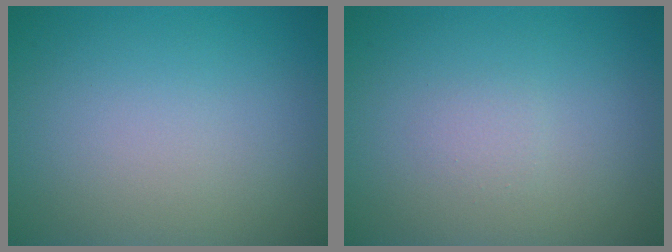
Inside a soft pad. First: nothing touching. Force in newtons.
{"total": 0.7, "press": 0.7, "slide": 0.0}